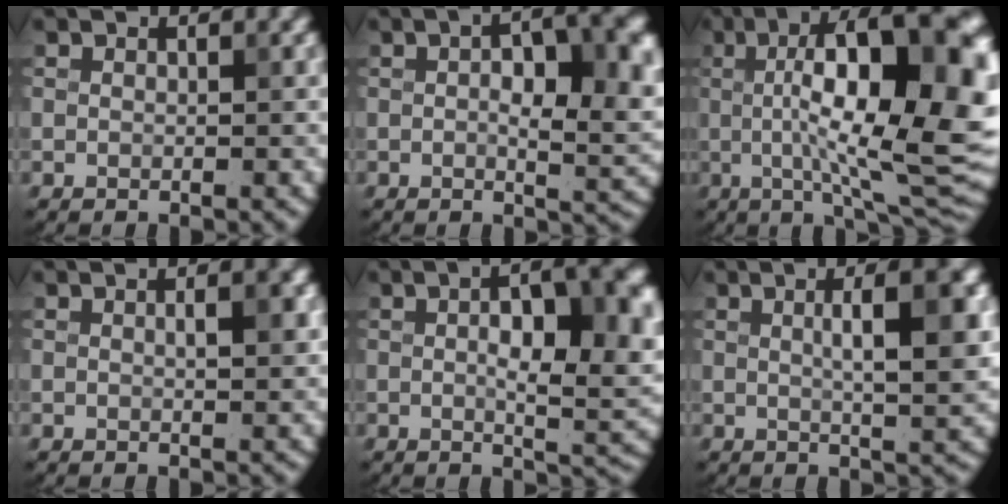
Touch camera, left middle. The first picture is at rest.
{"total": 9.7, "force": [1.5, 4.3, 8.6], "torque": [-0.114, 0.014, 0.021]}
{"total": 17.0, "force": [1.6, 5.0, 16.2], "torque": [-0.221, 0.018, 0.027]}
{"total": 2.3, "force": [0.6, 0.8, 2.1], "torque": [-0.025, 0.004, 0.015]}
{"total": 10.8, "force": [1.4, 4.2, 9.8], "torque": [-0.127, 0.006, 0.027]}
{"total": 5.8, "force": [1.2, 1.2, 5.6], "torque": [-0.077, 0.009, 0.024]}